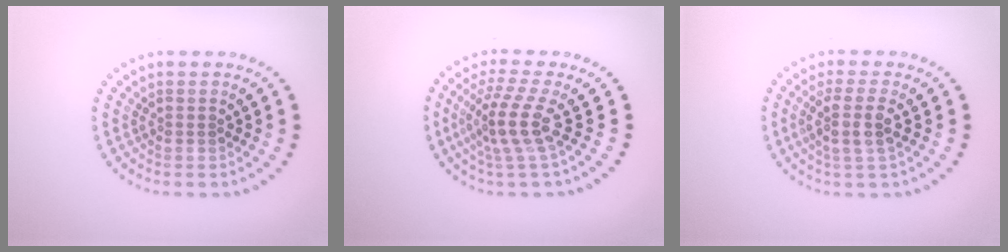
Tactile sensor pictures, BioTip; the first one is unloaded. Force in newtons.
{"total": 3.8, "press": 2.8, "slide": 2.6}
{"total": 2.9, "press": 2.4, "slide": 1.6}